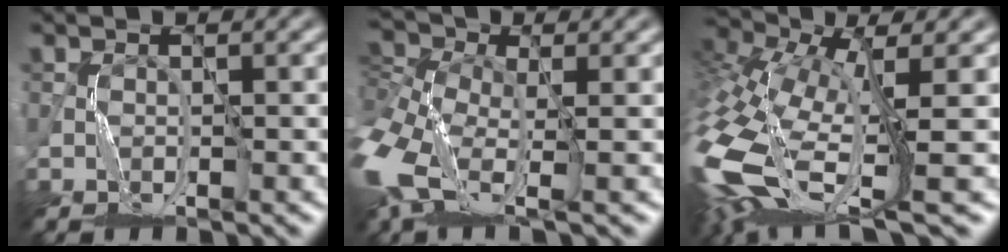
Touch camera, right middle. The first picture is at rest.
{"total": 8.2, "force": [-1.7, 4.8, 6.4], "torque": [-0.155, -0.009, -0.039]}
{"total": 12.7, "force": [-2.1, 6.1, 11.0], "torque": [-0.277, 0.000, -0.027]}